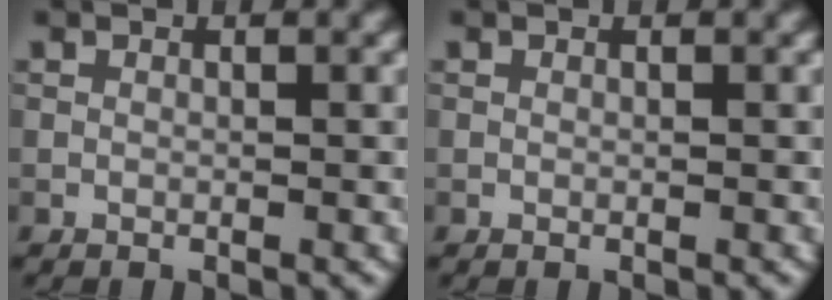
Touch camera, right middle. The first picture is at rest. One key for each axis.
{"total": 0.0}